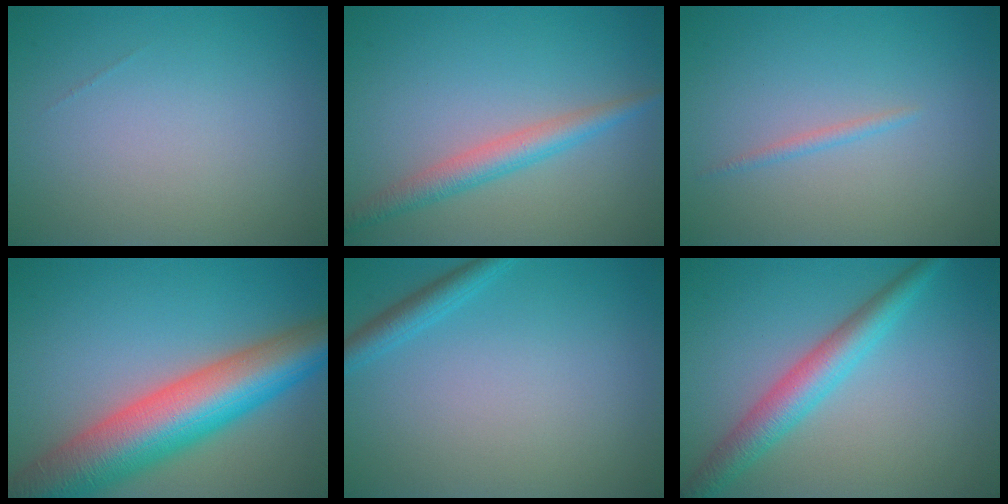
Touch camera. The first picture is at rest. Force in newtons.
{"total": 2.9, "press": 2.9, "slide": 0.1}
{"total": 0.8, "press": 0.8, "slide": 0.0}
{"total": 11.8, "press": 11.8, "slide": 0.5}
{"total": 1.9, "press": 1.9, "slide": 0.2}
{"total": 4.3, "press": 4.3, "slide": 0.1}